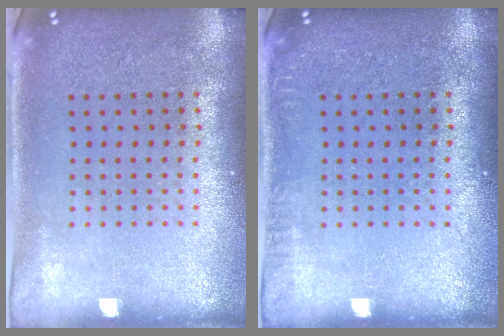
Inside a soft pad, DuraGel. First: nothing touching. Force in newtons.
{"total": 0.7, "press": 0.7, "slide": 0.1}